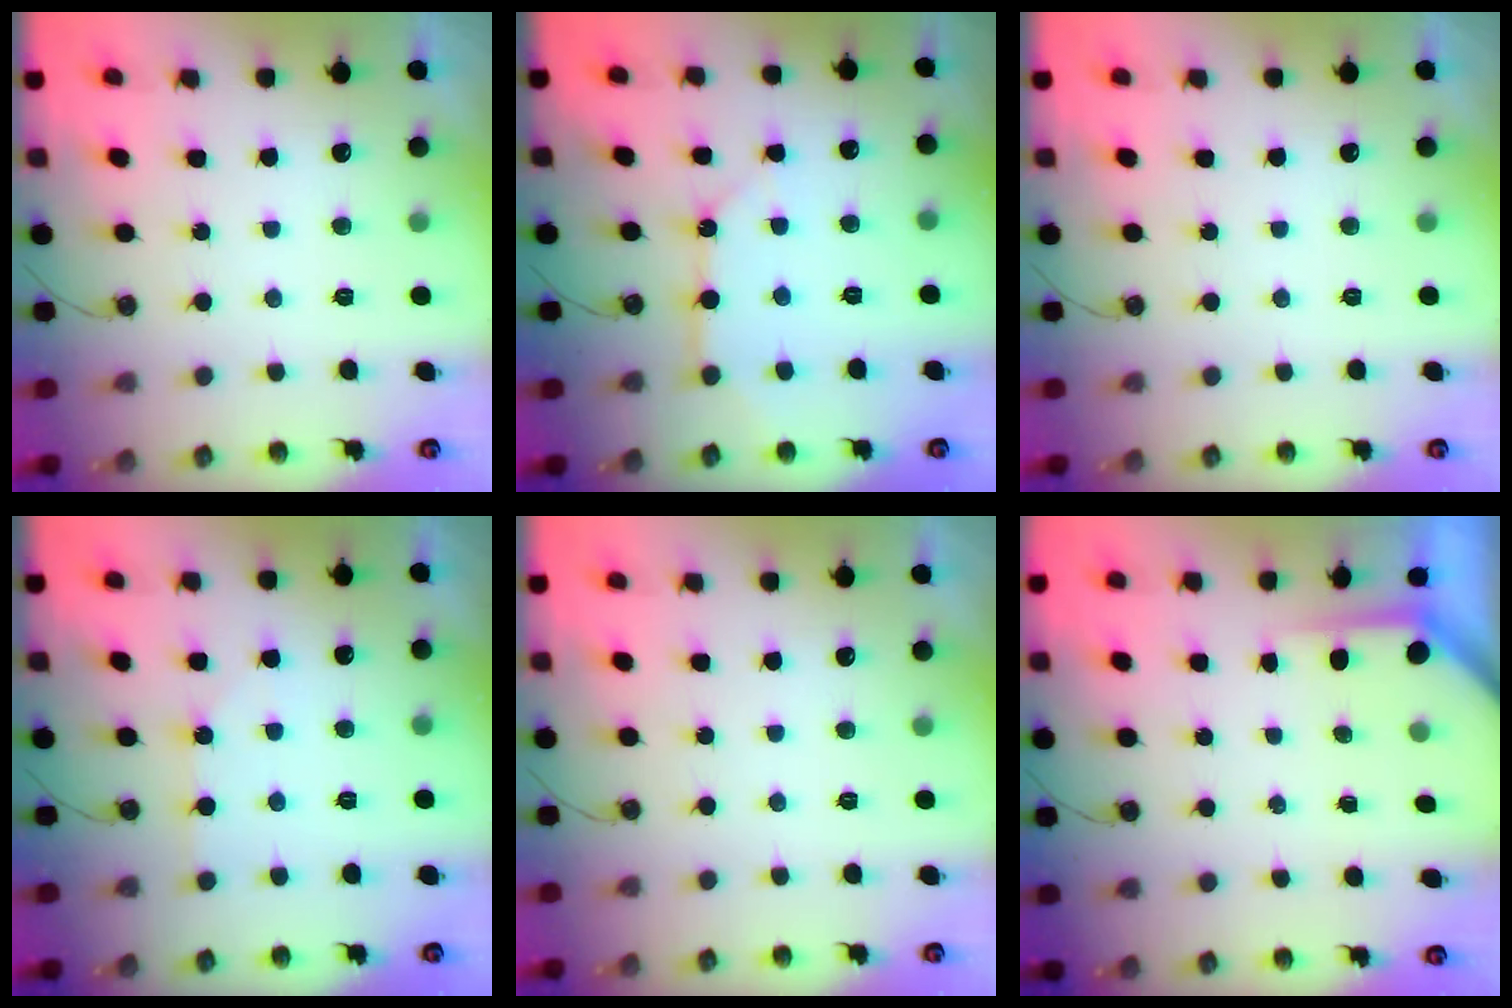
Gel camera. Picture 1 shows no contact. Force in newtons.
{"total": 7.8, "press": 7.8, "slide": 0.3}
{"total": 0.0}
{"total": 3.7, "press": 3.7, "slide": 0.3}
{"total": 0.0}
{"total": 3.1, "press": 3.0, "slide": 0.3}